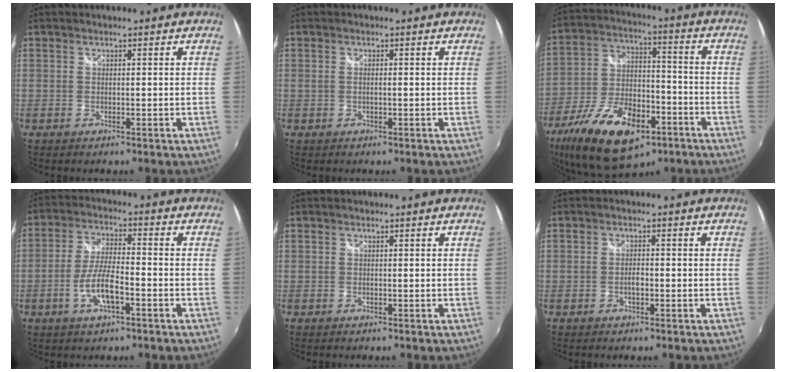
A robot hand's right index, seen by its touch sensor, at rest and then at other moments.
{"total": 0.7, "force": [0.0, 0.2, 0.7], "torque": [-0.015, 0.000, -0.002]}
{"total": 22.1, "force": [-12.1, 11.1, 14.8], "torque": [-0.302, -0.023, -0.195]}
{"total": 7.9, "force": [-3.3, 2.1, 6.9], "torque": [-0.138, -0.002, -0.060]}
{"total": 0.0}
{"total": 1.5, "force": [-0.6, 0.7, 1.2], "torque": [-0.023, 0.000, -0.010]}